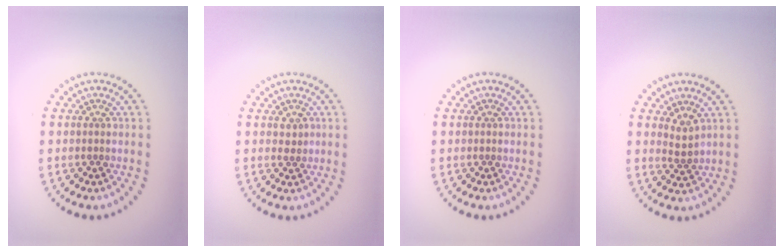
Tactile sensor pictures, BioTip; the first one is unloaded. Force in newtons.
{"total": 1.0, "press": 0.9, "slide": 0.3}
{"total": 0.0}
{"total": 1.6, "press": 1.2, "slide": 1.1}